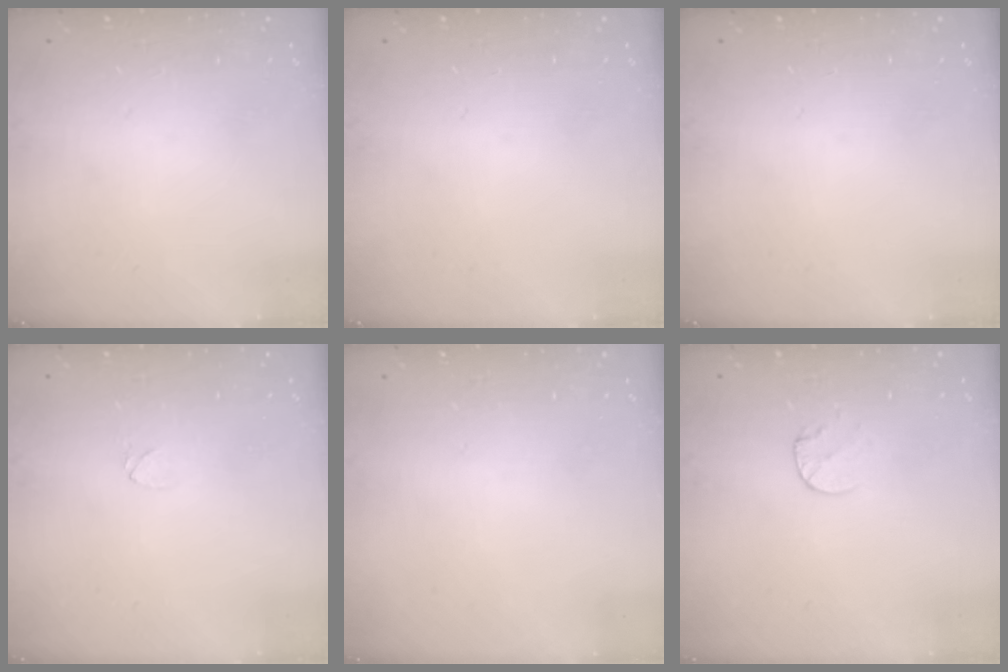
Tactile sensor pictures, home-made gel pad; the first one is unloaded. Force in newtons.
{"total": 0.0}
{"total": 0.0}
{"total": 3.7, "press": 3.7, "slide": 0.3}
{"total": 0.5, "press": 0.5, "slide": 0.1}
{"total": 5.3, "press": 5.3, "slide": 0.6}